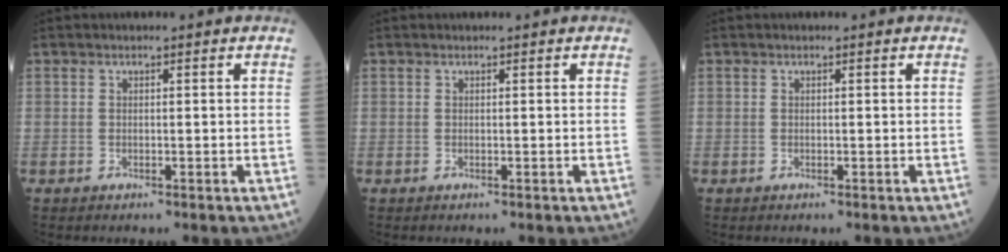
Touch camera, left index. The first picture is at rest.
{"total": 0.0}
{"total": 0.0}